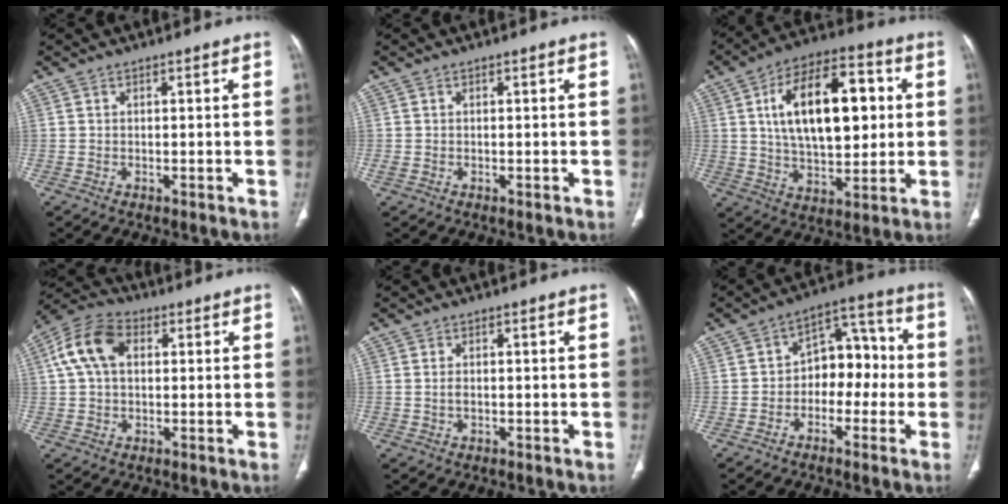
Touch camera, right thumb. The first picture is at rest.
{"total": 1.0, "force": [-0.2, 0.6, 0.7], "torque": [-0.013, -0.001, 0.001]}
{"total": 20.7, "force": [4.0, 10.9, 17.2], "torque": [-0.248, 0.008, 0.066]}
{"total": 10.4, "force": [2.6, 6.8, 7.4], "torque": [-0.144, 0.026, 0.041]}
{"total": 1.3, "force": [-0.1, 0.7, 1.0], "torque": [-0.023, 0.000, 0.001]}
{"total": 10.0, "force": [-1.4, 7.0, 7.0], "torque": [-0.055, 0.044, -0.037]}